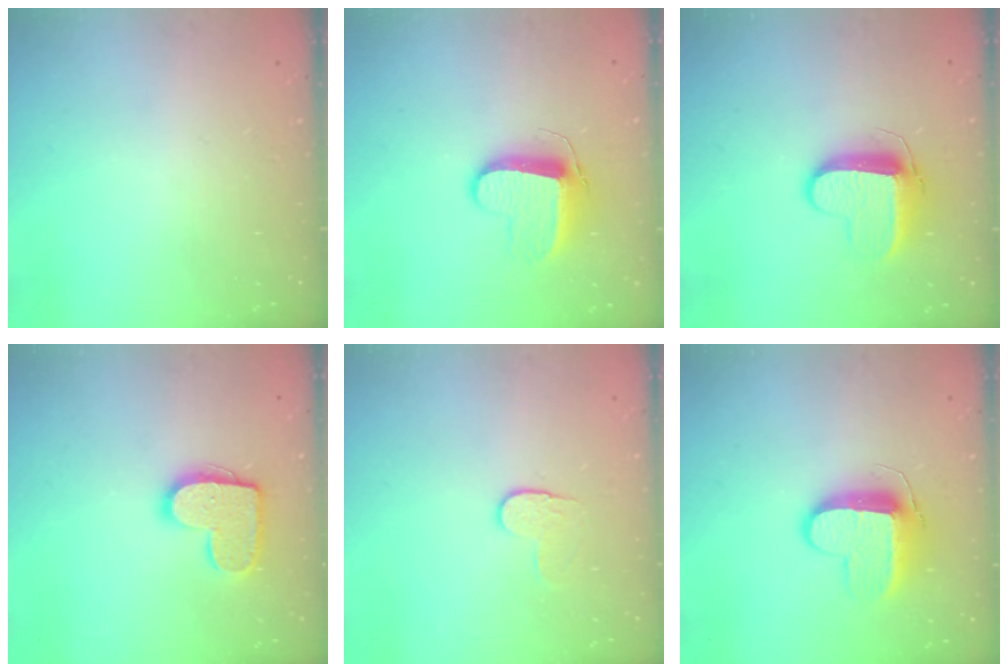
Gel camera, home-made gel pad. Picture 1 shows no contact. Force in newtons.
{"total": 9.4, "press": 9.4, "slide": 0.2}
{"total": 10.3, "press": 10.3, "slide": 1.1}
{"total": 13.2, "press": 13.2, "slide": 0.7}
{"total": 5.3, "press": 5.3, "slide": 0.5}
{"total": 9.4, "press": 9.3, "slide": 1.3}